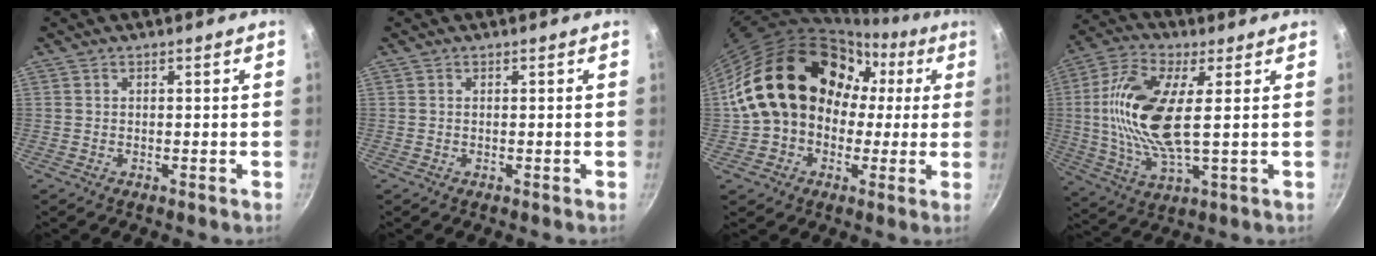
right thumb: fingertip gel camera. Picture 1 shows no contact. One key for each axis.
{"total": 0.0}
{"total": 20.2, "fx": 1.6, "fy": 16.5, "fz": 11.6, "tx": -0.173, "ty": 0.061, "tz": 0.025}
{"total": 16.3, "fx": 2.3, "fy": 6.2, "fz": 14.9, "tx": -0.313, "ty": 0.000, "tz": 0.037}